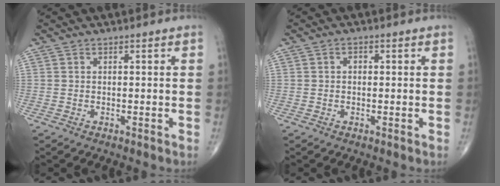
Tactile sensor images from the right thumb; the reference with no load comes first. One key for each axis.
{"total": 1.1, "fx": 0.1, "fy": 0.8, "fz": 0.8, "tx": -0.009, "ty": 0.005, "tz": 0.000}